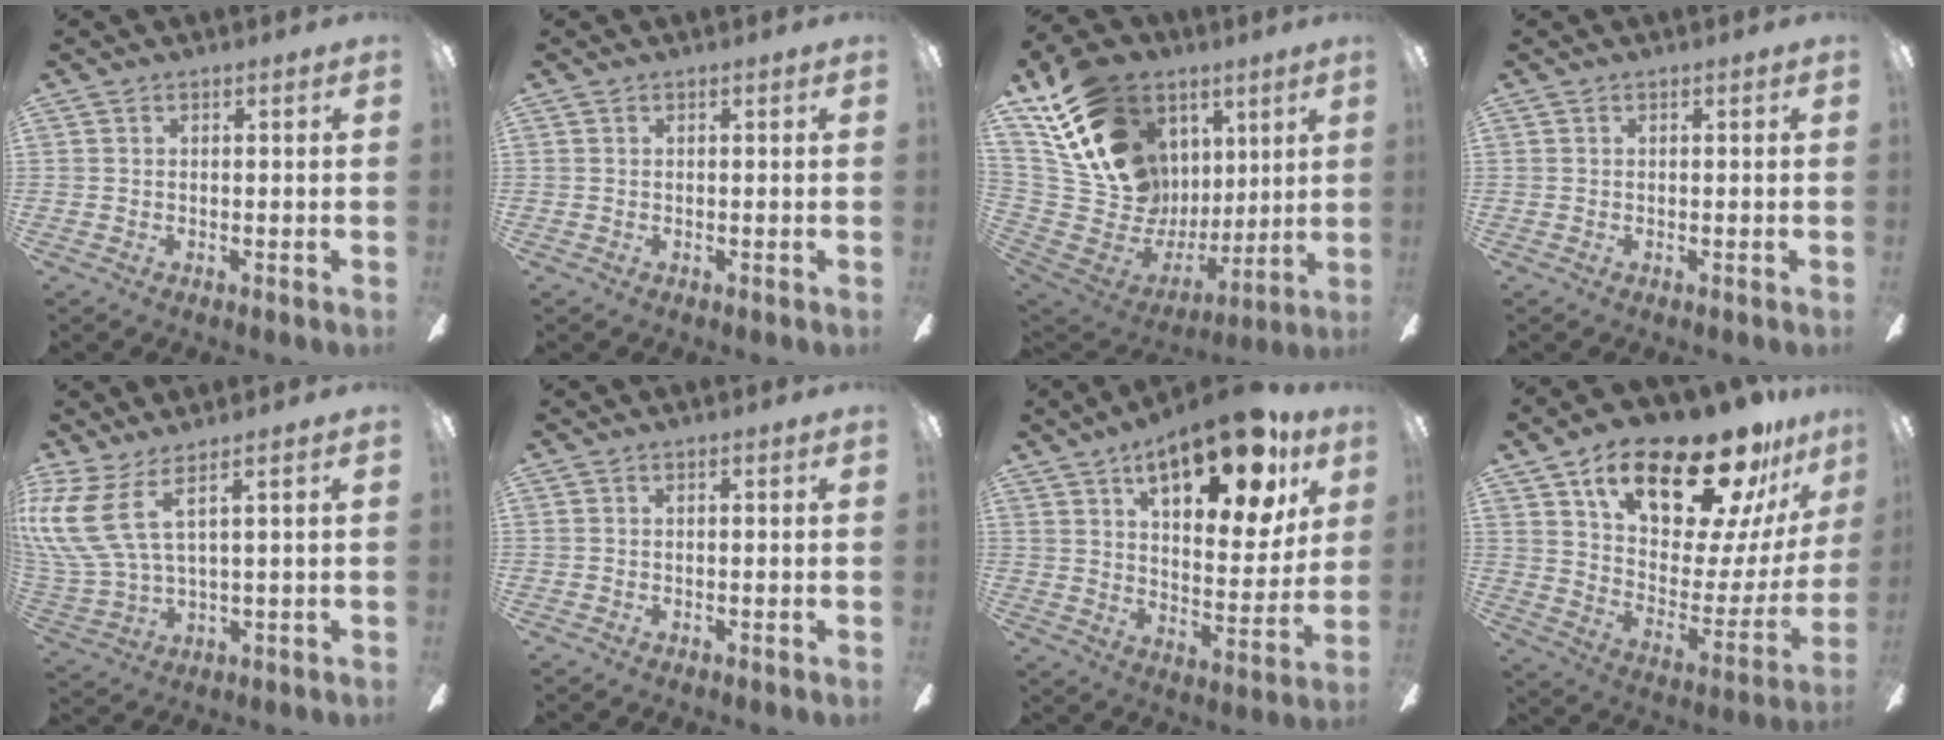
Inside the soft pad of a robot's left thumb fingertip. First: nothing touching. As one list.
[{"total": 0.0}, {"total": 23.9, "force": [11.6, 17.2, 11.8], "torque": [-0.224, -0.068, 0.245]}, {"total": 0.0}, {"total": 13.4, "force": [6.3, 5.6, 10.4], "torque": [-0.241, -0.031, 0.117]}, {"total": 0.0}, {"total": 21.1, "force": [12.6, 8.7, 14.6], "torque": [-0.204, -0.060, 0.199]}, {"total": 25.6, "force": [18.2, 9.4, 15.5], "torque": [-0.239, -0.116, 0.310]}]